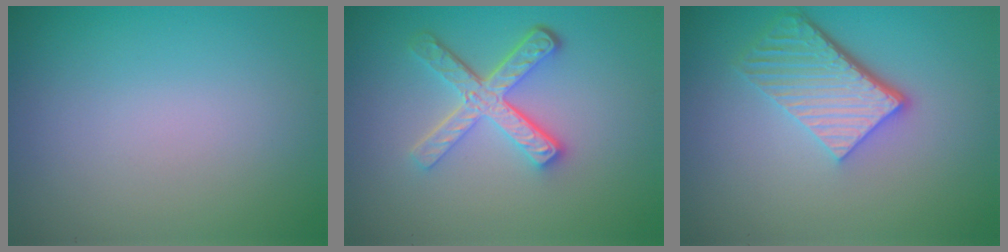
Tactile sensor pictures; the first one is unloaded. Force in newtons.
{"total": 4.9, "press": 3.6, "slide": 3.3}
{"total": 5.6, "press": 4.0, "slide": 4.0}